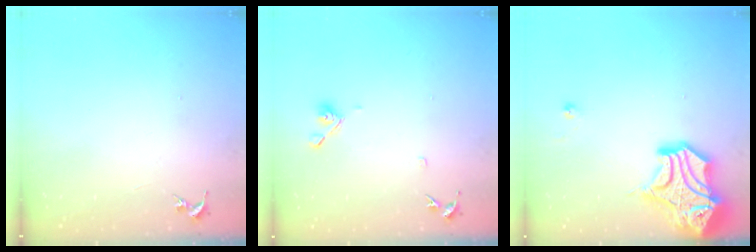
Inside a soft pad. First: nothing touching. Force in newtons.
{"total": 7.5, "press": 7.3, "slide": 1.6}
{"total": 17.1, "press": 16.9, "slide": 2.2}